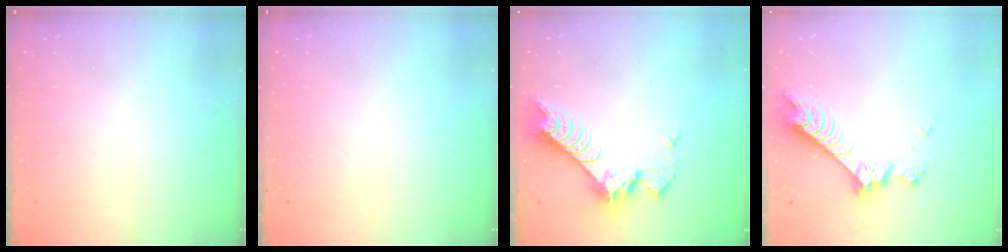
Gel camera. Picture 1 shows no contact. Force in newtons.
{"total": 0.0}
{"total": 7.6, "press": 7.5, "slide": 0.7}
{"total": 7.6, "press": 7.6, "slide": 0.8}